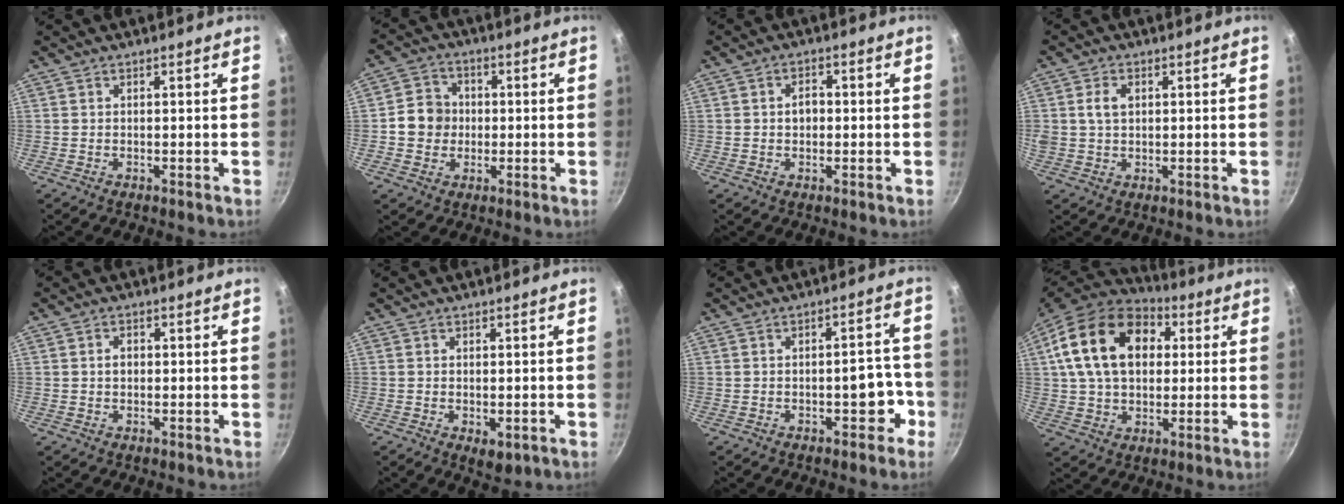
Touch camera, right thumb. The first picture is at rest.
{"total": 7.2, "force": [-0.3, 6.6, 2.9], "torque": [-0.017, 0.013, -0.020]}
{"total": 3.2, "force": [0.0, 2.4, 2.1], "torque": [-0.016, 0.009, -0.002]}
{"total": 4.1, "force": [0.9, 2.9, 2.8], "torque": [-0.042, 0.003, 0.016]}
{"total": 2.2, "force": [0.1, 1.7, 1.4], "torque": [-0.014, 0.008, 0.001]}
{"total": 3.7, "force": [-0.9, 2.0, 3.0], "torque": [-0.041, -0.012, -0.010]}
{"total": 6.1, "force": [-2.6, 3.1, 4.5], "torque": [-0.015, 0.037, -0.030]}
{"total": 20.6, "force": [5.4, 14.1, 14.0], "torque": [-0.222, 0.013, 0.085]}